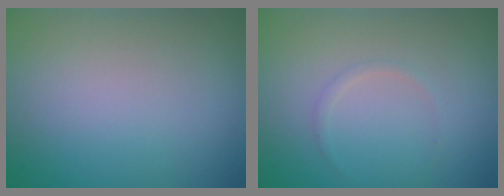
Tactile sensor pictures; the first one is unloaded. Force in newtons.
{"total": 0.6, "press": 0.6, "slide": 0.0}